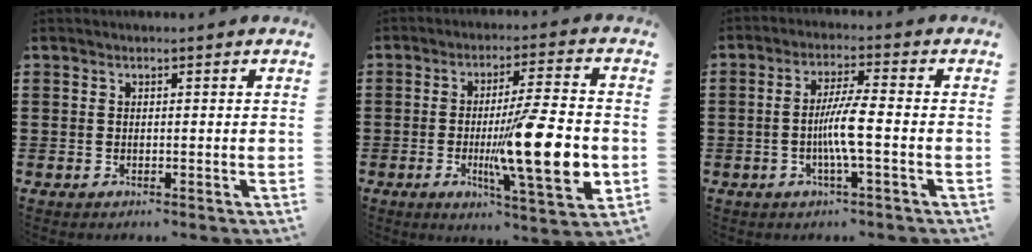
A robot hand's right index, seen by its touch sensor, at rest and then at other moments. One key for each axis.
{"total": 16.1, "fx": -2.9, "fy": 2.9, "fz": 15.5, "tx": -0.237, "ty": -0.023, "tz": -0.048}
{"total": 5.8, "fx": -1.2, "fy": 0.3, "fz": 5.6, "tx": -0.107, "ty": -0.006, "tz": -0.028}